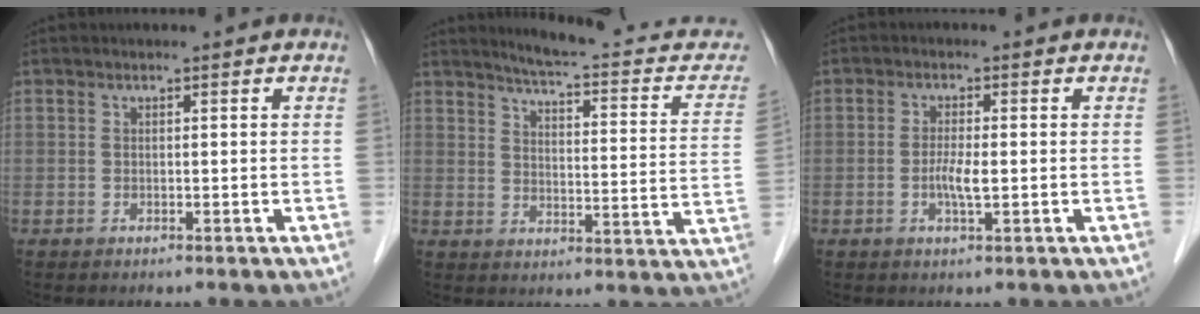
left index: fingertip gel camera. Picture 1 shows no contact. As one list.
[{"total": 15.6, "force": [14.0, 2.3, 6.4], "torque": [-0.076, -0.037, 0.156]}, {"total": 2.8, "force": [-0.5, 0.3, 2.8], "torque": [-0.058, -0.003, -0.010]}]